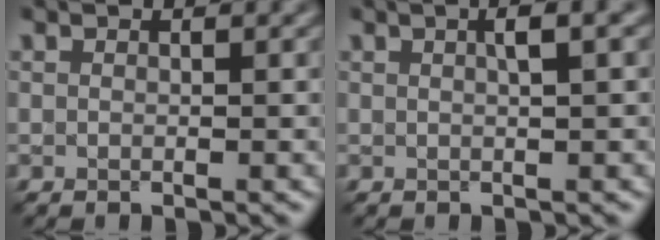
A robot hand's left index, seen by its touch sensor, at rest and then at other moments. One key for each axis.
{"total": 2.7, "fx": 0.9, "fy": 0.7, "fz": 2.4, "tx": -0.026, "ty": 0.013, "tz": 0.008}